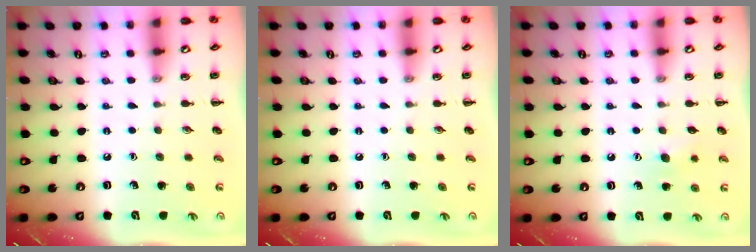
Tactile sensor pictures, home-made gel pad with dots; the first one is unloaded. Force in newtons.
{"total": 0.0}
{"total": 6.9, "press": 6.7, "slide": 1.5}